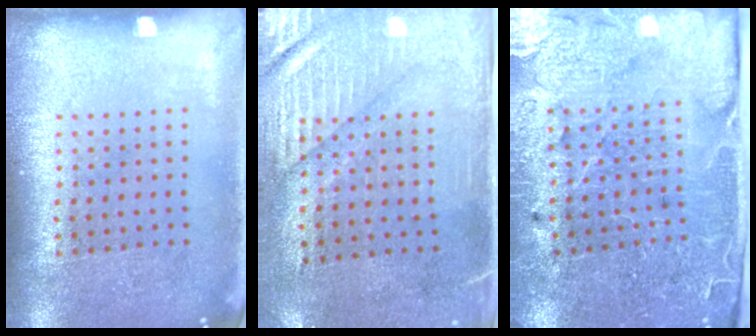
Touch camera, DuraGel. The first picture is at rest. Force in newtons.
{"total": 3.0, "press": 2.5, "slide": 1.6}
{"total": 3.4, "press": 3.4, "slide": 0.6}